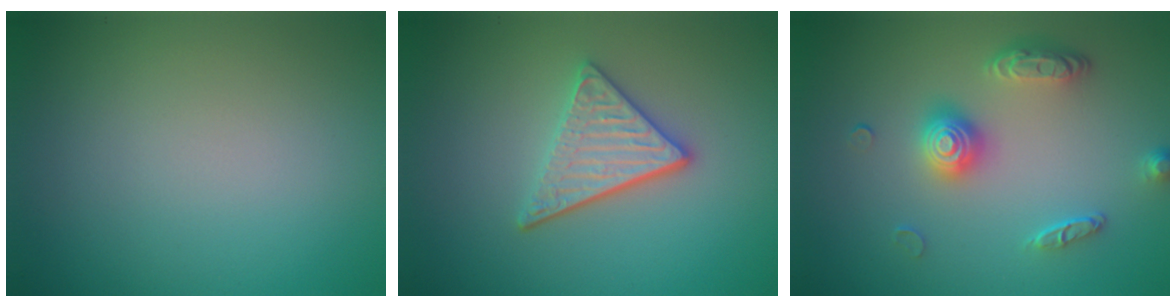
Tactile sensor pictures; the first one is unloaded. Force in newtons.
{"total": 3.6, "press": 3.0, "slide": 2.0}
{"total": 3.5, "press": 3.0, "slide": 1.8}